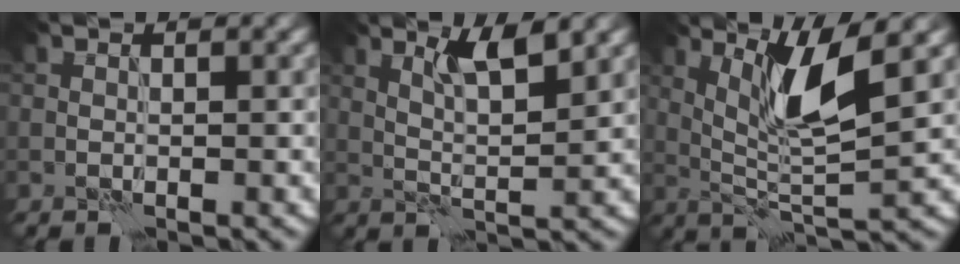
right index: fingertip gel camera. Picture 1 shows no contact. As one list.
[{"total": 3.5, "force": [2.0, 0.4, 2.8], "torque": [-0.053, -0.003, 0.038]}, {"total": 5.9, "force": [2.5, 0.9, 5.3], "torque": [-0.108, -0.008, 0.050]}]